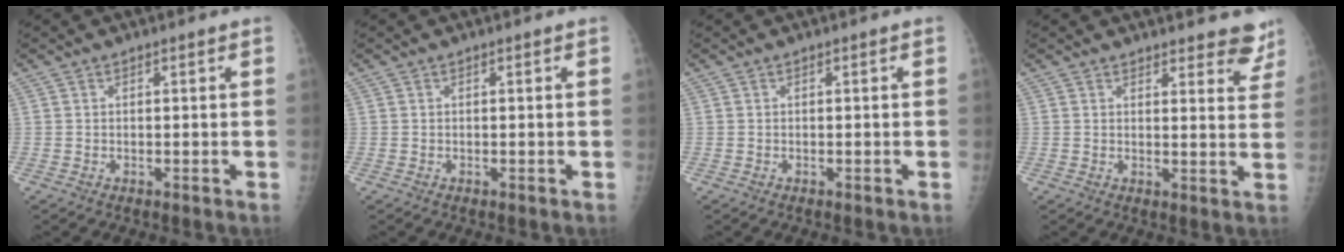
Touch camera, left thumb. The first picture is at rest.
{"total": 0.0}
{"total": 0.0}
{"total": 7.7, "force": [6.9, 2.5, 2.4], "torque": [0.012, -0.040, 0.063]}